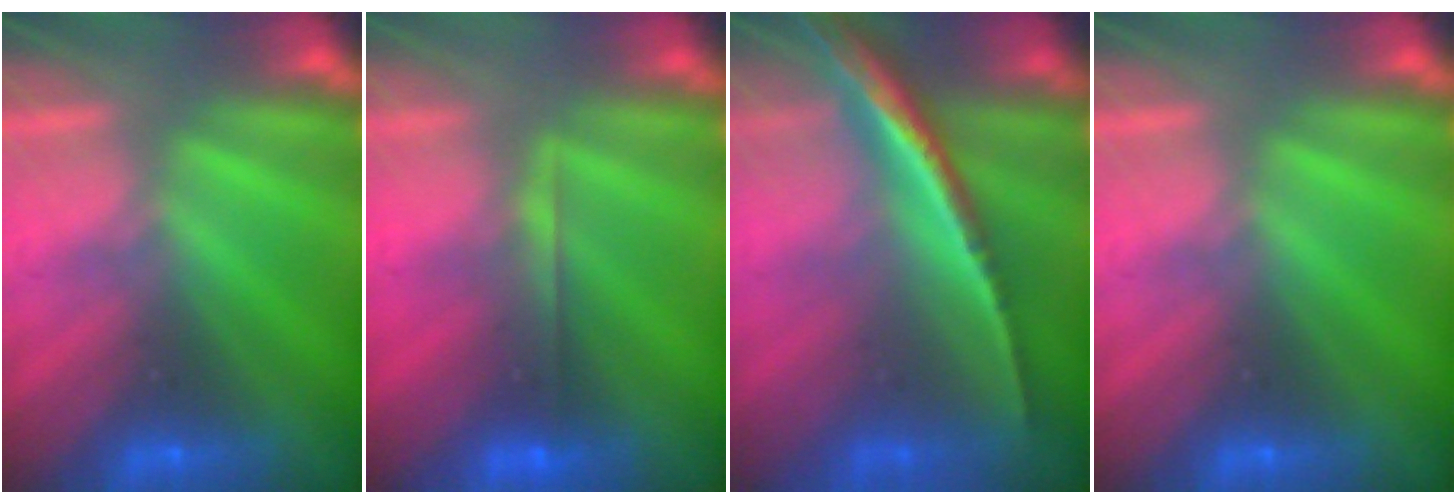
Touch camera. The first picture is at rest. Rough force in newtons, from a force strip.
{"total": 2.6}
{"total": 1.8}
{"total": 0.0}